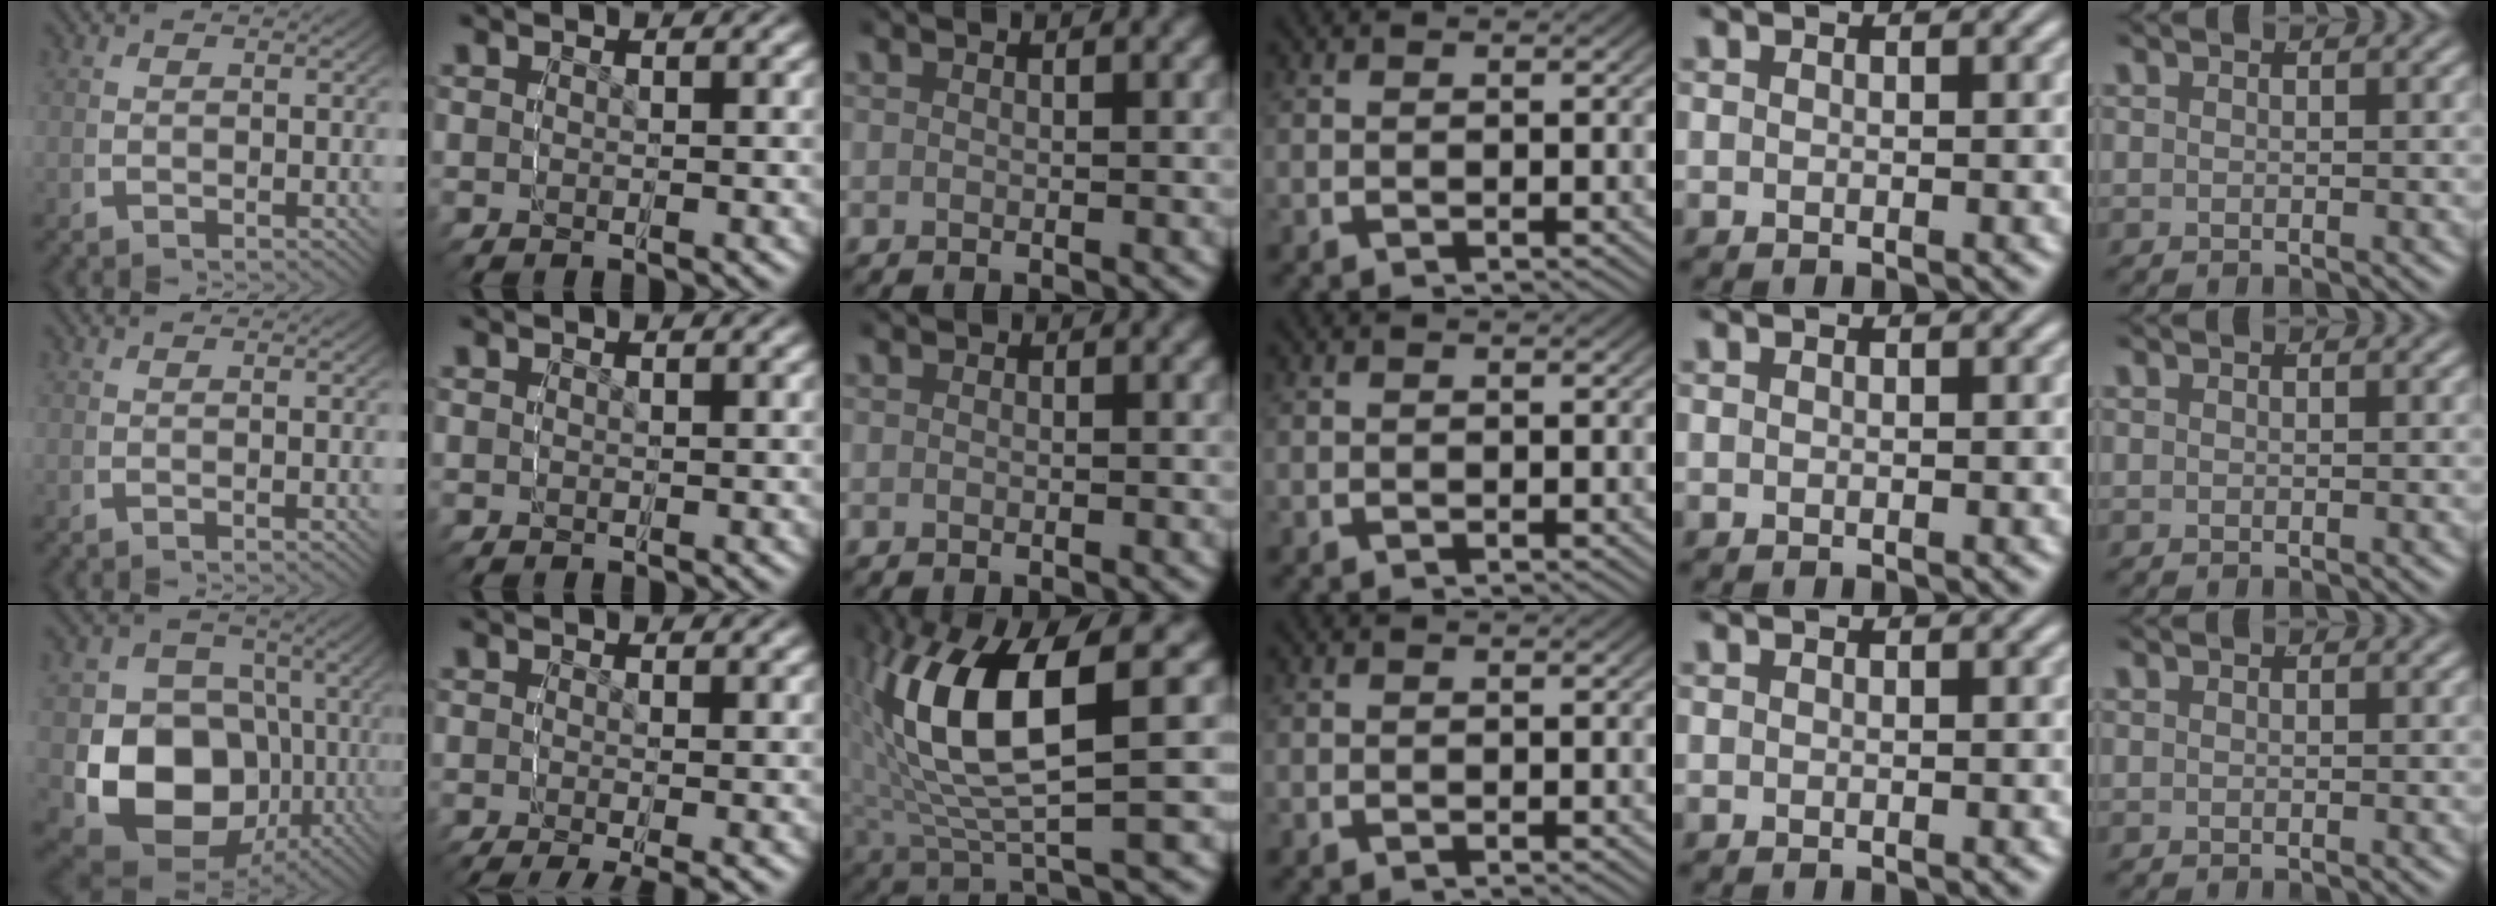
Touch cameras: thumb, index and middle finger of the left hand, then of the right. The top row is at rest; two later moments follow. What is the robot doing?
{"motion": "grasp_and_lifting", "object": "sponge"}